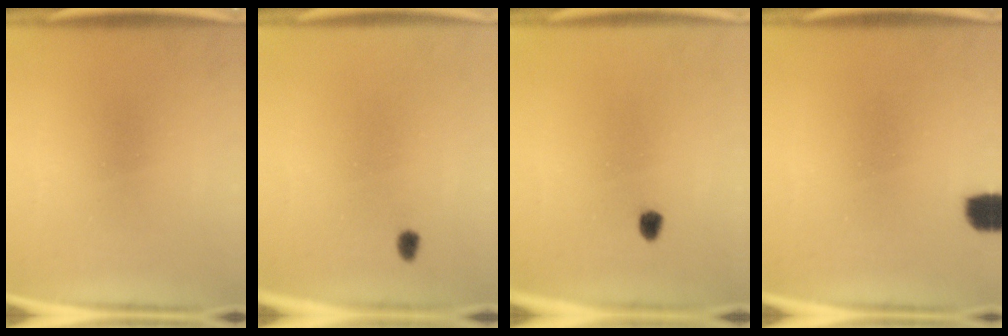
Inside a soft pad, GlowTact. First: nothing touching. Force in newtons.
{"total": 1.5}
{"total": 1.5}
{"total": 3.5}